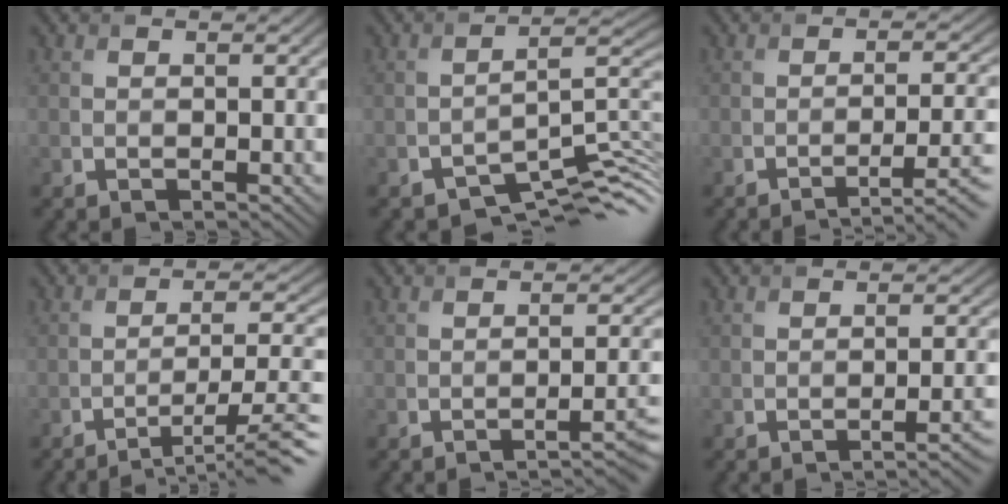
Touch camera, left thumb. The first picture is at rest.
{"total": 6.5, "force": [-4.6, 2.3, 4.0], "torque": [-0.054, -0.010, -0.085]}
{"total": 5.9, "force": [-3.4, 1.3, 4.7], "torque": [-0.070, -0.003, -0.048]}
{"total": 9.3, "force": [-6.3, 1.5, 6.7], "torque": [-0.110, 0.007, -0.093]}
{"total": 4.0, "force": [-2.4, 0.8, 3.0], "torque": [-0.030, 0.008, -0.044]}
{"total": 3.6, "force": [-1.9, 0.9, 2.9], "torque": [-0.027, 0.005, -0.034]}